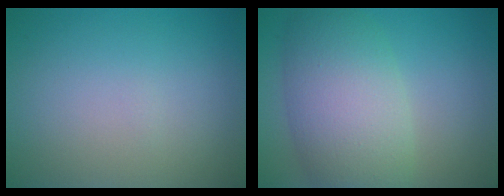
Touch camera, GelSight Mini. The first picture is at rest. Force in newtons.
{"total": 8.1, "press": 8.1, "slide": 0.4}